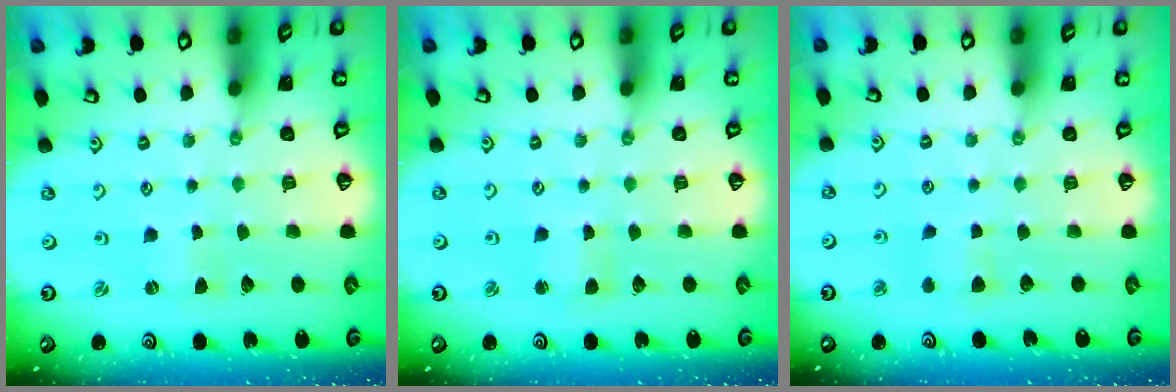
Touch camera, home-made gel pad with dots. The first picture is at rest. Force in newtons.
{"total": 3.1, "press": 3.1, "slide": 0.3}
{"total": 4.1, "press": 4.0, "slide": 0.8}